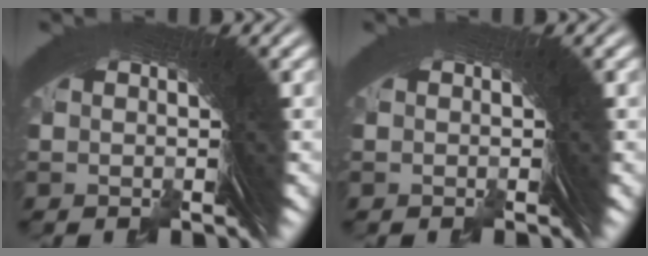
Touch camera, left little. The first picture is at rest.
{"total": 0.8, "force": [-0.4, -0.6, -0.5], "torque": [0.012, 0.004, -0.006]}